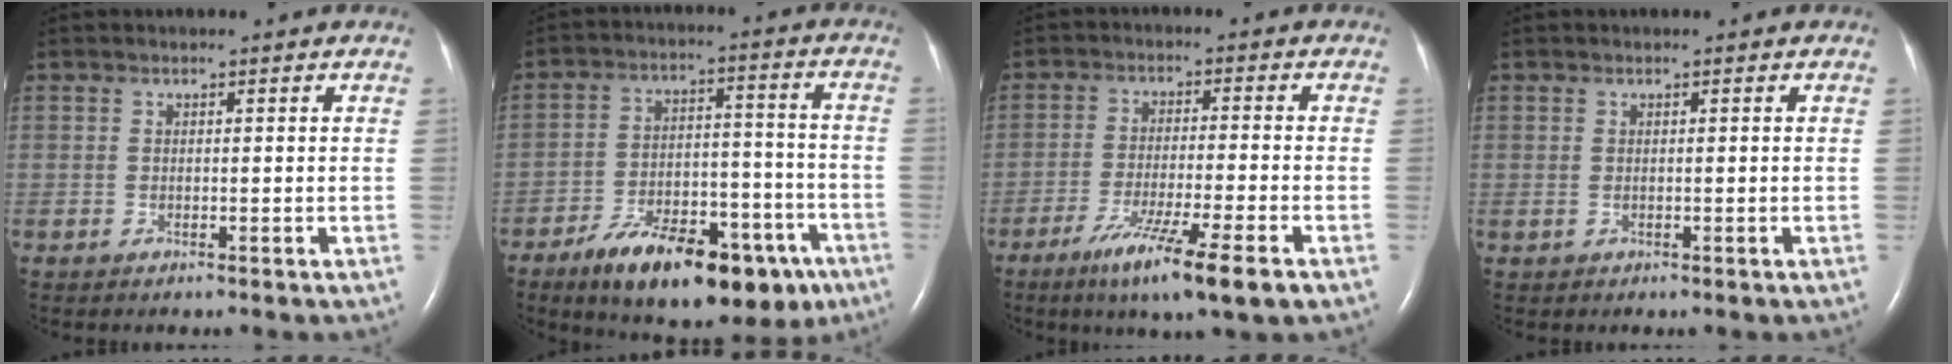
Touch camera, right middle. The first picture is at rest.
{"total": 19.8, "force": [-12.6, 7.6, 13.3], "torque": [-0.160, 0.021, -0.188]}
{"total": 11.1, "force": [-6.6, -0.4, 9.0], "torque": [-0.161, -0.032, -0.109]}
{"total": 0.0}